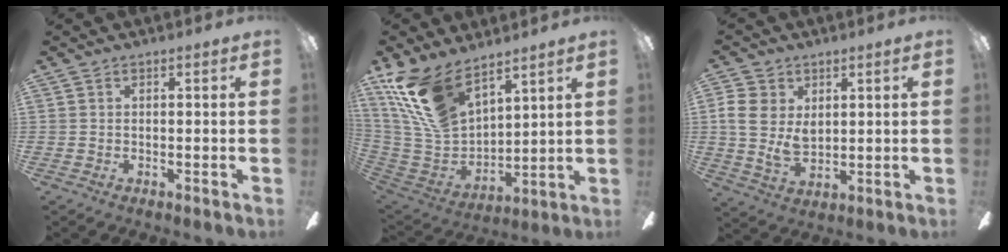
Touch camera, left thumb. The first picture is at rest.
{"total": 18.0, "force": [11.9, 8.4, 10.6], "torque": [-0.258, -0.060, 0.220]}
{"total": 9.4, "force": [2.6, 6.6, 6.2], "torque": [-0.132, -0.004, 0.047]}